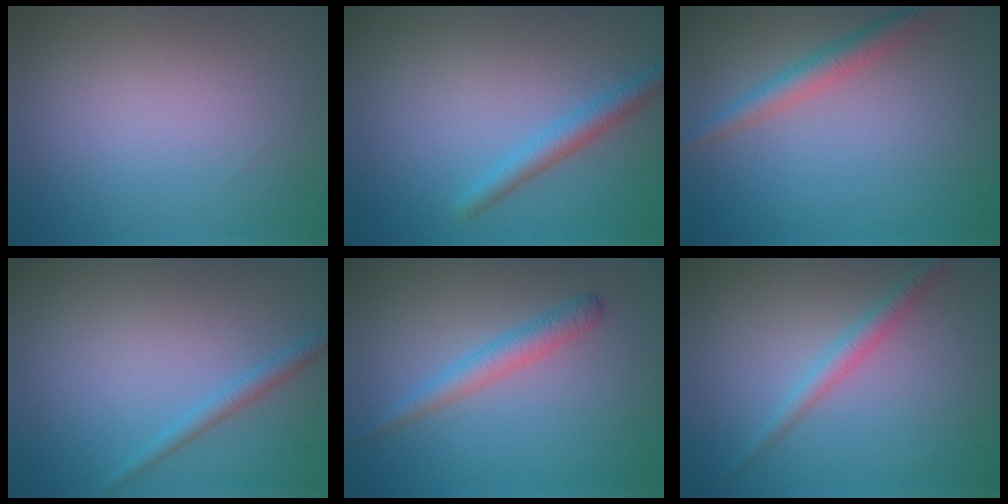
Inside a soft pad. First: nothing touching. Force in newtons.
{"total": 2.3, "press": 2.3, "slide": 0.1}
{"total": 2.7, "press": 2.7, "slide": 0.1}
{"total": 1.5, "press": 1.5, "slide": 0.1}
{"total": 2.3, "press": 2.3, "slide": 0.0}
{"total": 2.0, "press": 2.0, "slide": 0.1}